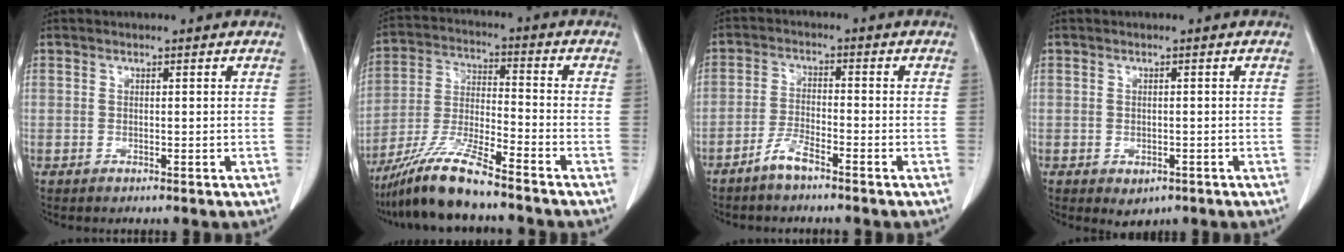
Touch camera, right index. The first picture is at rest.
{"total": 11.2, "force": [-9.0, 0.2, 6.7], "torque": [-0.139, -0.020, -0.172]}
{"total": 4.0, "force": [-3.1, 0.5, 2.4], "torque": [-0.052, -0.002, -0.064]}
{"total": 2.4, "force": [-1.2, 1.6, 1.3], "torque": [-0.012, -0.001, -0.004]}